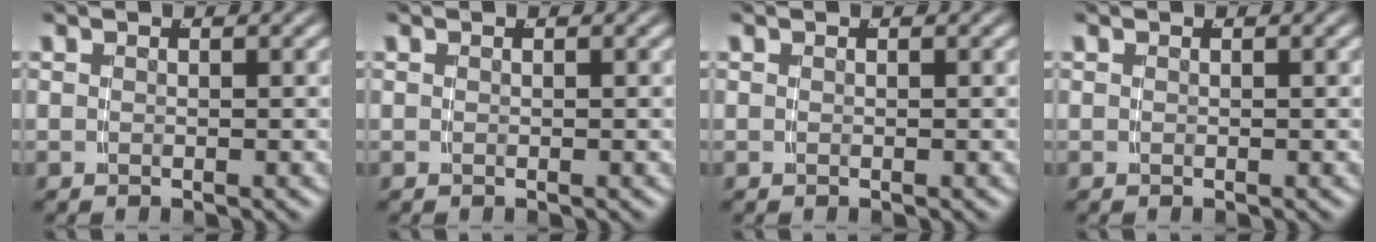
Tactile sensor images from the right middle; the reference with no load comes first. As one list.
[{"total": 0.0}, {"total": 0.0}, {"total": 0.0}]